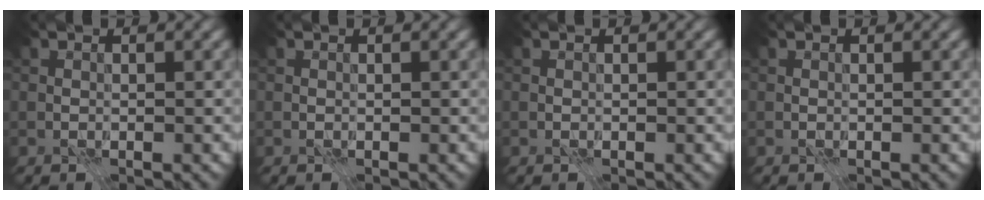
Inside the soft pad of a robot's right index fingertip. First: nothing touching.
{"total": 0.0}
{"total": 0.0}
{"total": 0.0}